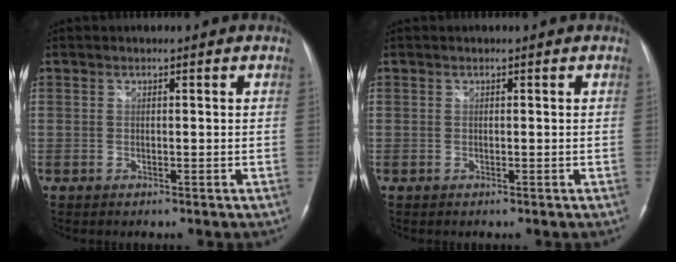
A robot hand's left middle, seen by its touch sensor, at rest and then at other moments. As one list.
[{"total": 0.0}]